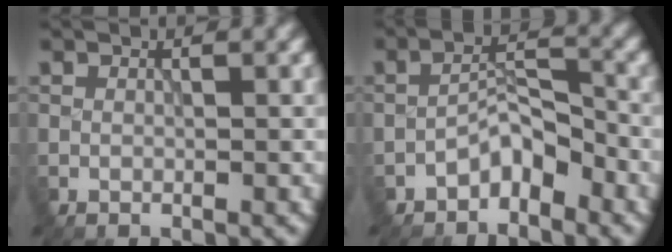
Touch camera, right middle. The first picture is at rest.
{"total": 2.9, "force": [-2.2, 1.1, 1.5], "torque": [-0.018, 0.019, -0.044]}